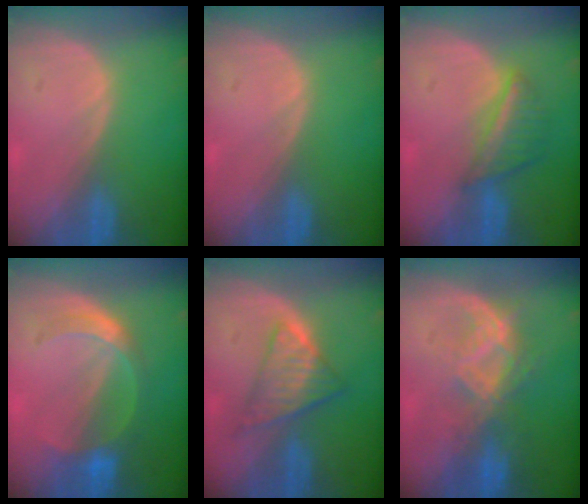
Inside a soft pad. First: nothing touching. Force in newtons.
{"total": 0.0}
{"total": 5.6, "press": 5.3, "slide": 1.7}
{"total": 5.7, "press": 5.4, "slide": 1.8}
{"total": 6.5, "press": 5.8, "slide": 2.9}
{"total": 7.0, "press": 6.8, "slide": 1.7}